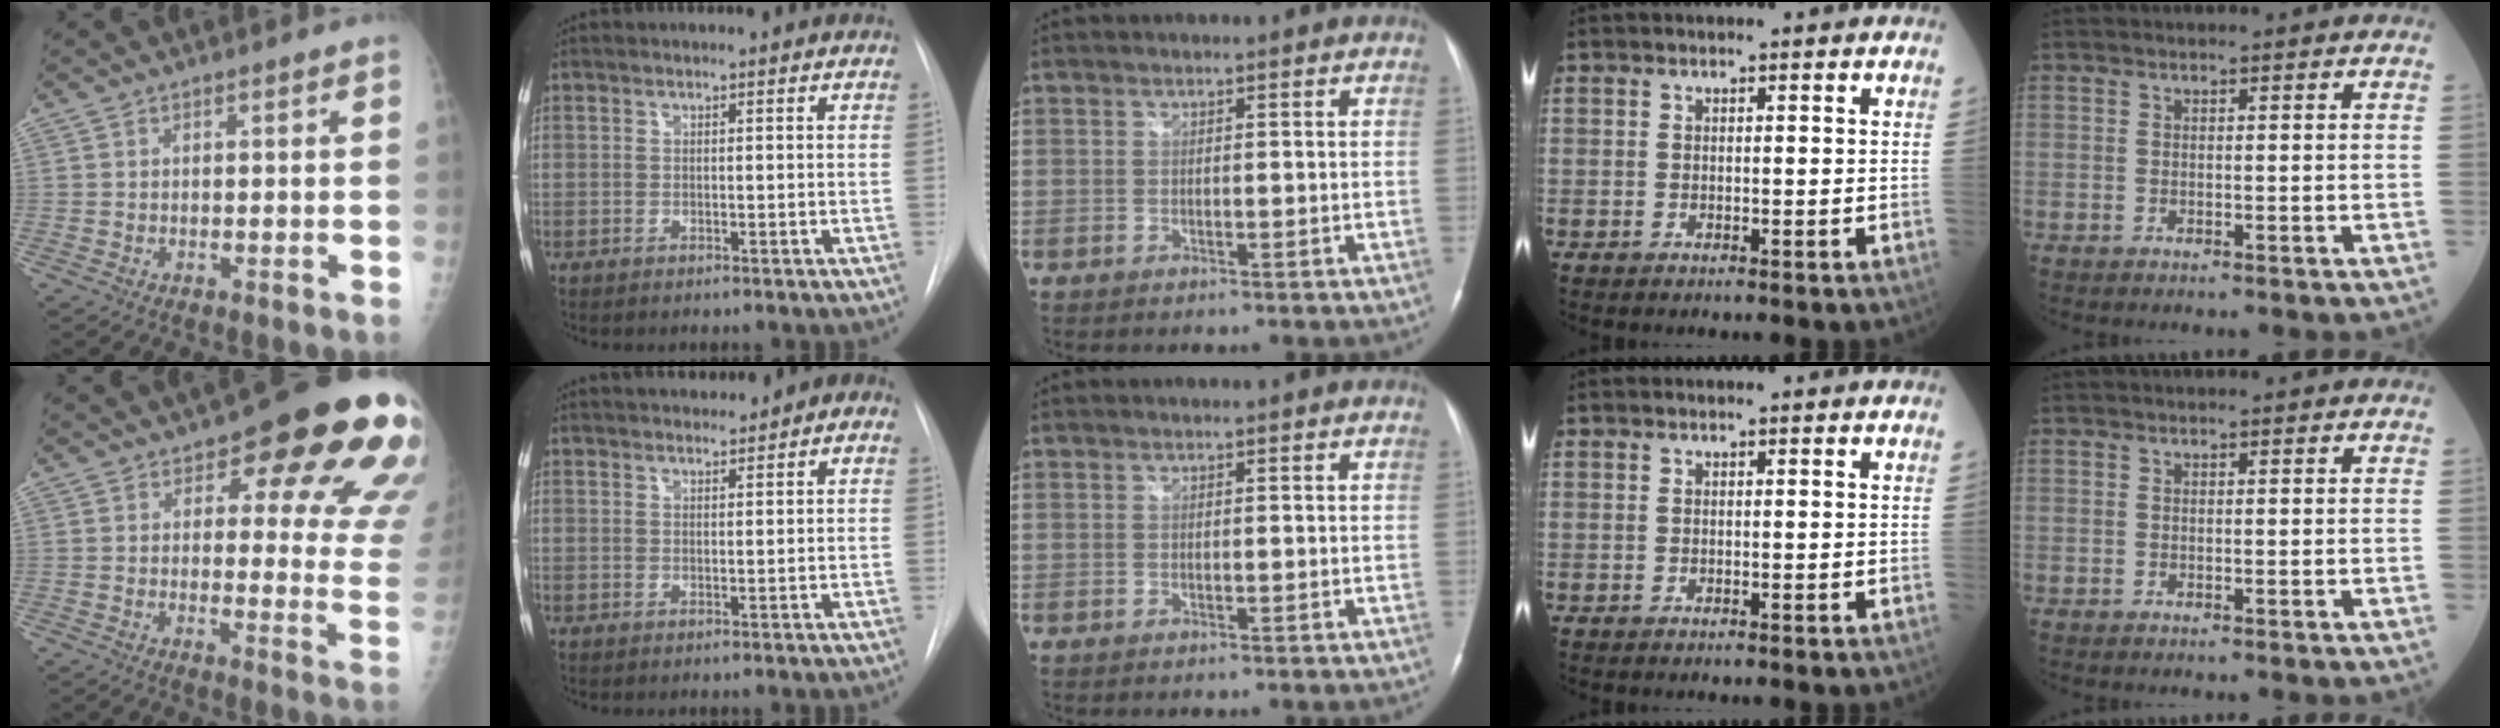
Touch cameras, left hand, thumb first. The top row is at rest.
{"thumb": {"total": 20.3, "force": [10.5, 7.5, 15.6], "torque": [-0.145, -0.045, 0.116]}, "index": {"total": 5.0, "force": [3.4, 1.8, 3.2], "torque": [-0.042, 0.016, 0.047]}}